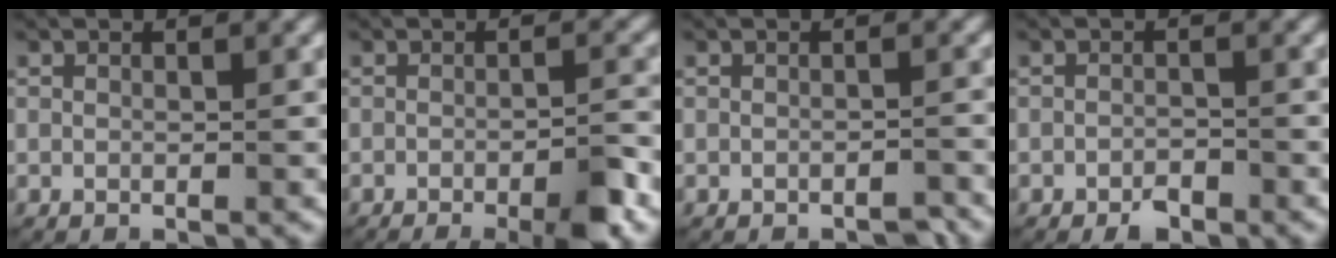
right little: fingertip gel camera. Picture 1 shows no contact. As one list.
[{"total": 4.3, "force": [-2.9, 0.9, 3.1], "torque": [-0.032, -0.002, -0.048]}, {"total": 1.2, "force": [-1.2, 0.2, 0.1], "torque": [0.001, -0.001, -0.017]}, {"total": 1.6, "force": [-1.4, 0.6, 0.5], "torque": [-0.002, -0.002, -0.024]}]